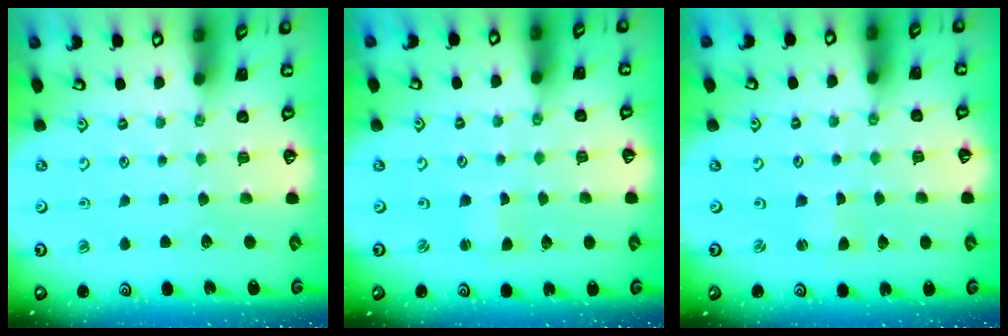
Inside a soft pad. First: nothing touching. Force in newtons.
{"total": 1.4, "press": 1.4, "slide": 0.1}
{"total": 0.7, "press": 0.7, "slide": 0.2}